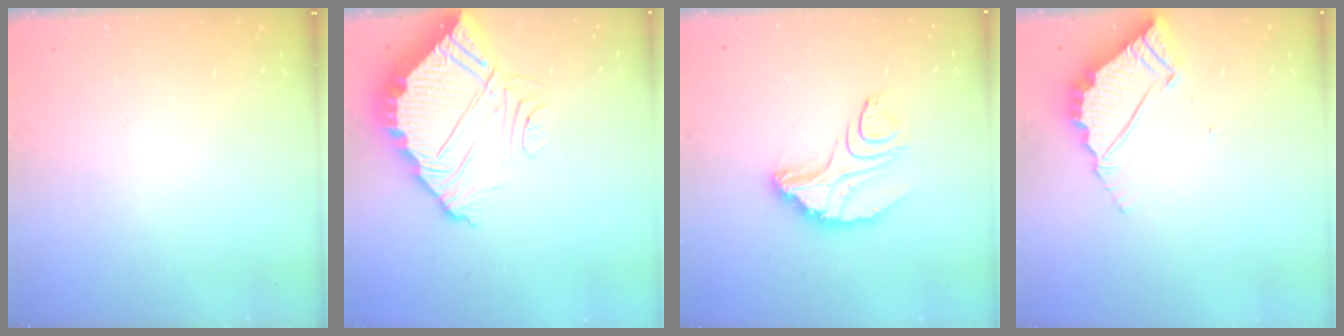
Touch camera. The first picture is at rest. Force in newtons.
{"total": 10.0, "press": 10.0, "slide": 0.6}
{"total": 9.6, "press": 9.6, "slide": 0.8}
{"total": 5.3, "press": 5.3, "slide": 0.2}